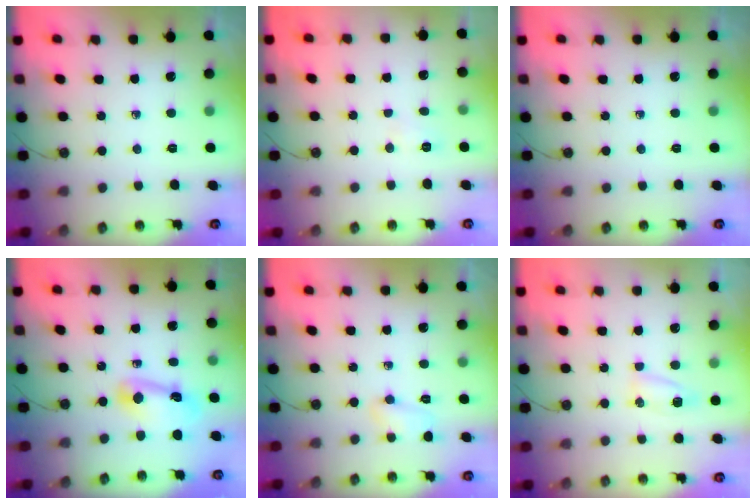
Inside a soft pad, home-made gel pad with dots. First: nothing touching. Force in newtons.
{"total": 3.2, "press": 3.1, "slide": 0.7}
{"total": 0.0}
{"total": 11.0, "press": 8.1, "slide": 7.4}
{"total": 3.9, "press": 3.9, "slide": 0.7}
{"total": 5.2, "press": 5.2, "slide": 0.5}